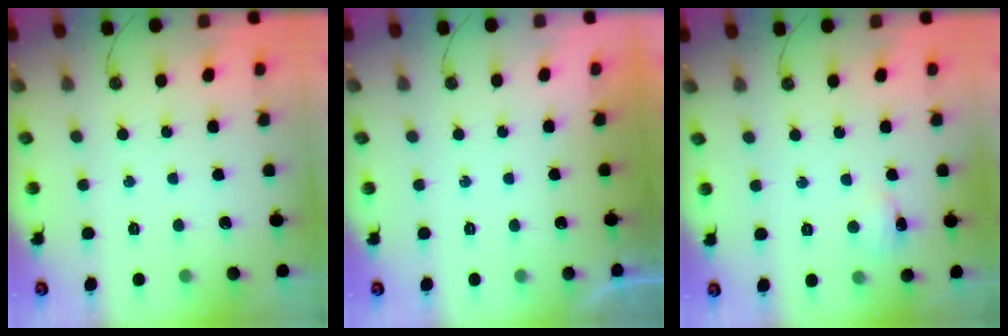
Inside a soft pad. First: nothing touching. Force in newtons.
{"total": 0.0}
{"total": 2.9, "press": 2.8, "slide": 0.6}